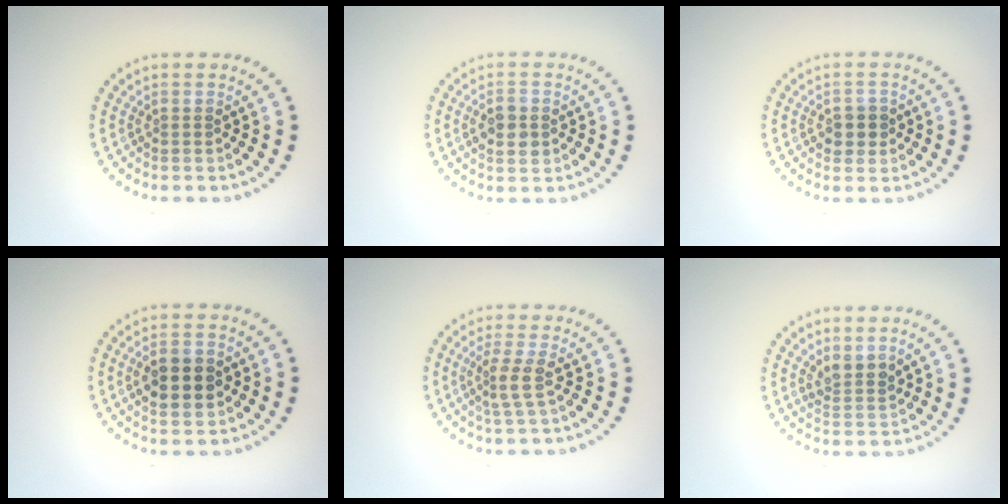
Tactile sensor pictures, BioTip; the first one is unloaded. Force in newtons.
{"total": 2.6, "press": 2.6, "slide": 0.1}
{"total": 2.2, "press": 2.1, "slide": 0.6}
{"total": 4.4, "press": 4.4, "slide": 0.2}
{"total": 2.4, "press": 1.8, "slide": 1.6}
{"total": 2.2, "press": 1.9, "slide": 1.2}